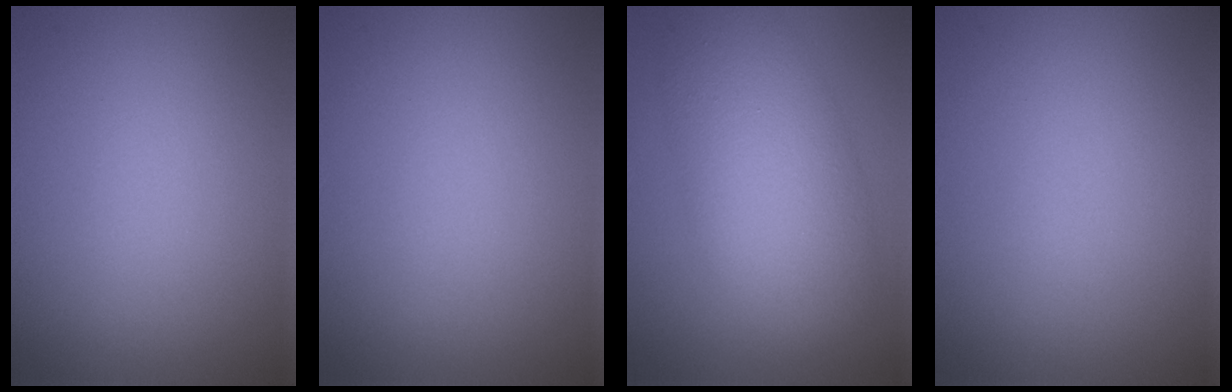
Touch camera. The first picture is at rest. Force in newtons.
{"total": 0.0}
{"total": 8.2, "press": 8.2, "slide": 0.3}
{"total": 0.0}